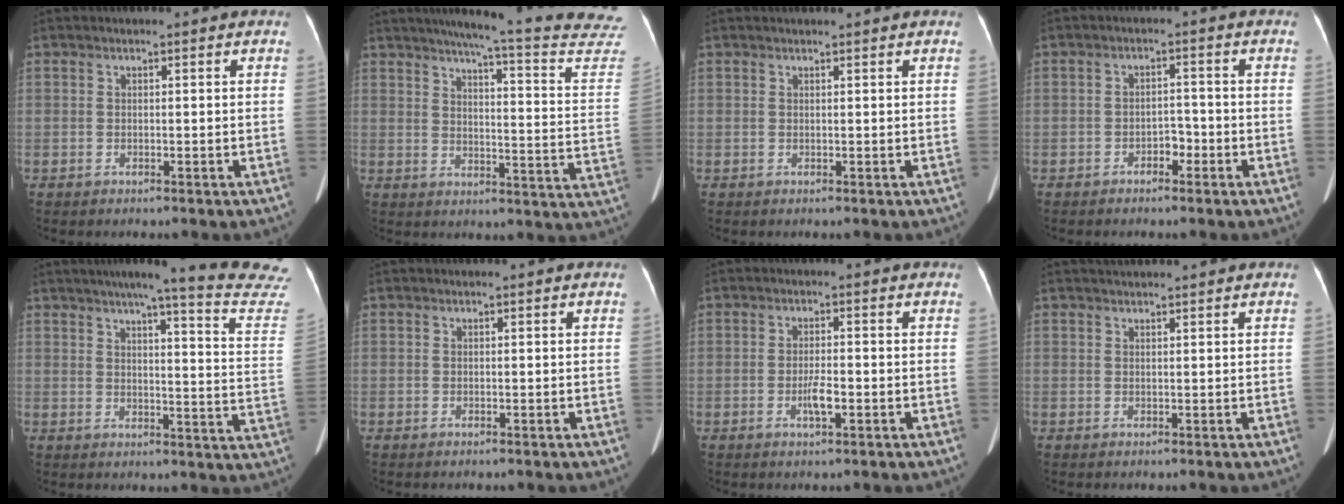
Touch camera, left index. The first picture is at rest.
{"total": 25.2, "force": [22.6, 0.4, 11.1], "torque": [-0.147, -0.083, 0.258]}
{"total": 1.9, "force": [1.8, -0.1, 0.5], "torque": [-0.007, 0.019, 0.026]}
{"total": 2.4, "force": [-1.5, 1.2, 1.4], "torque": [-0.018, 0.006, -0.025]}
{"total": 22.2, "force": [19.9, -0.4, 9.9], "torque": [-0.128, -0.078, 0.223]}
{"total": 0.0}
{"total": 2.8, "force": [-1.0, 0.5, 2.6], "torque": [-0.051, -0.001, -0.017]}
{"total": 2.0, "force": [1.9, -0.1, 0.6], "torque": [-0.005, 0.024, 0.036]}